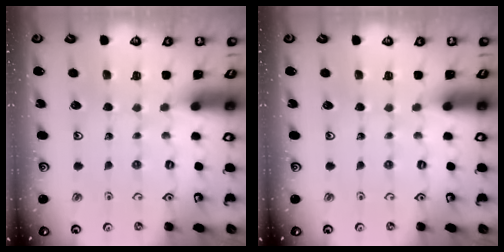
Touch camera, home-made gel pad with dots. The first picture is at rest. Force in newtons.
{"total": 0.0}